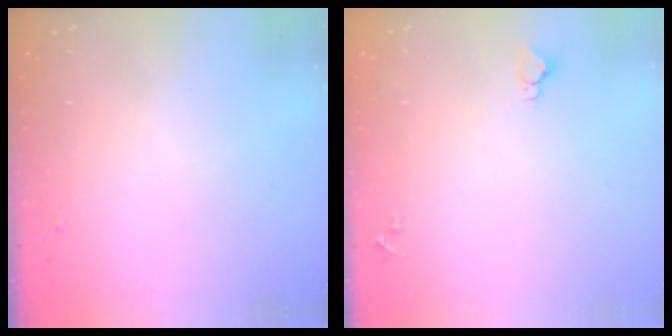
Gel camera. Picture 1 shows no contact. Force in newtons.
{"total": 2.8, "press": 2.8, "slide": 0.2}